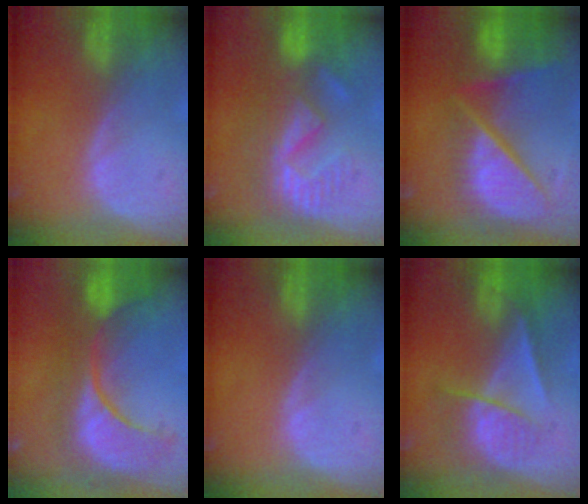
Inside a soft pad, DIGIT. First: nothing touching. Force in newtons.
{"total": 8.8, "press": 8.2, "slide": 3.3}
{"total": 12.1, "press": 10.0, "slide": 6.8}
{"total": 10.7, "press": 10.1, "slide": 3.7}
{"total": 0.0}
{"total": 7.2, "press": 6.1, "slide": 3.9}